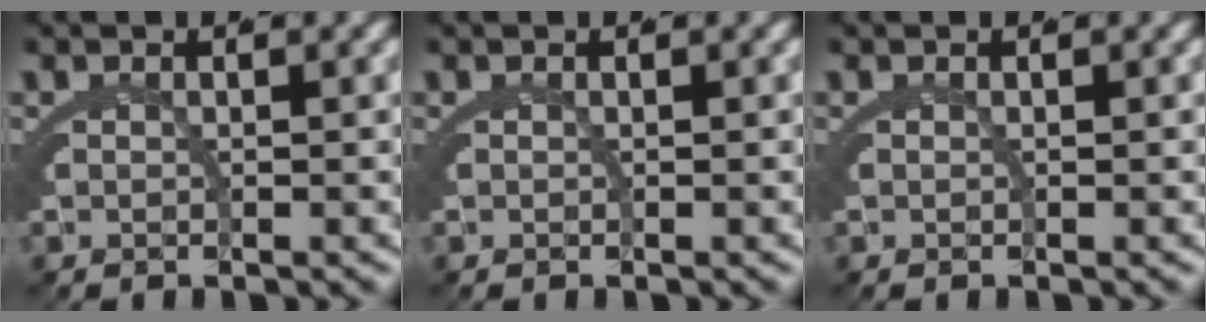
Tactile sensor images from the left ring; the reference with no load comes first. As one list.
[{"total": 0.0}, {"total": 0.0}]